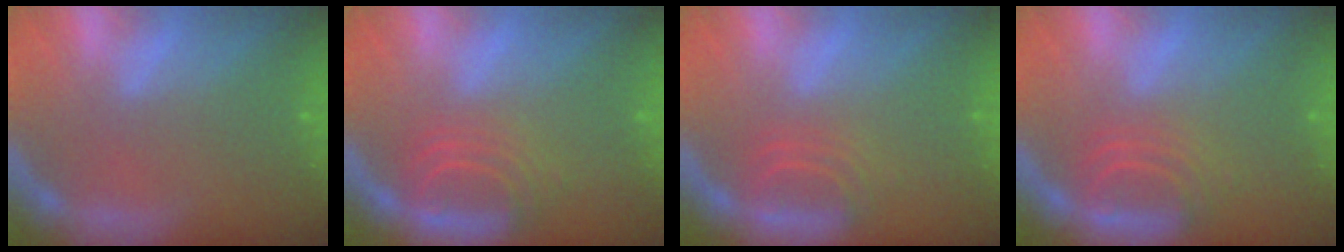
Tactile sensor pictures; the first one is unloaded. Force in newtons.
{"total": 4.5}
{"total": 2.9}
{"total": 4.0}